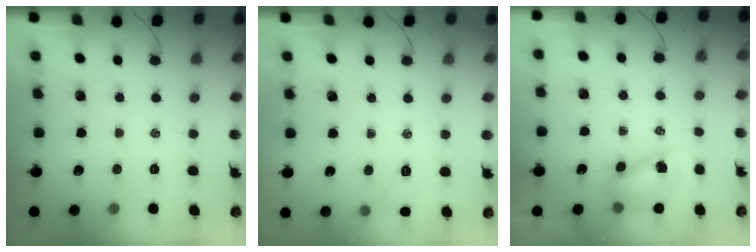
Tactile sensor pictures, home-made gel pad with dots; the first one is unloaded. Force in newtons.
{"total": 5.1, "press": 4.9, "slide": 1.3}
{"total": 8.0, "press": 8.0, "slide": 1.1}